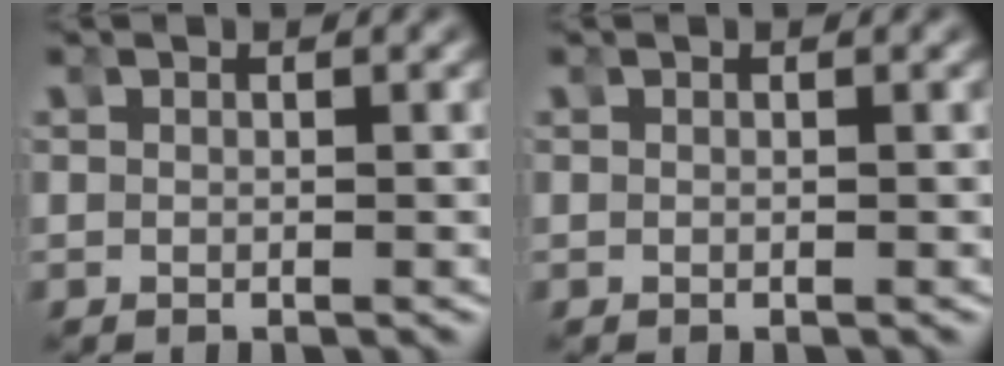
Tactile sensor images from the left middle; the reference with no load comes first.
{"total": 0.0}